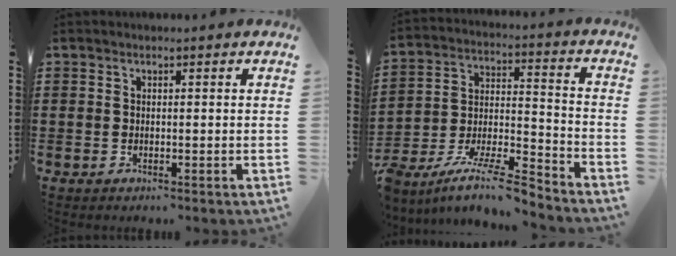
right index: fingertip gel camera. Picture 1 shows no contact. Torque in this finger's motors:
{"motor_torque": [0.49, -0.12, 0.73, 0.21]}